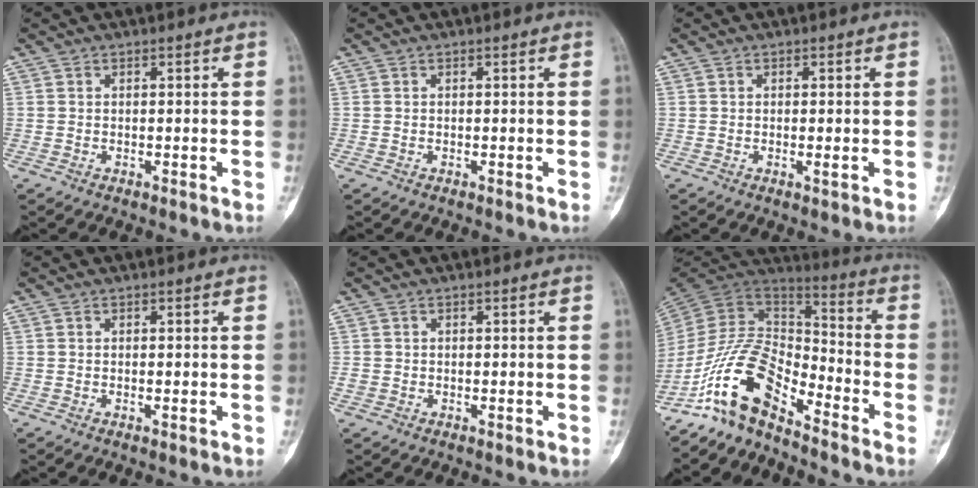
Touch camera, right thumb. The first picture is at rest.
{"total": 0.0}
{"total": 1.0, "force": [-0.2, 0.2, 1.0], "torque": [-0.020, -0.005, -0.003]}
{"total": 0.7, "force": [-0.1, 0.2, 0.6], "torque": [-0.011, -0.003, 0.000]}
{"total": 0.5, "force": [0.0, 0.5, 0.2], "torque": [0.001, 0.002, 0.000]}
{"total": 14.2, "force": [-10.0, 5.7, 8.4], "torque": [-0.142, 0.094, -0.200]}